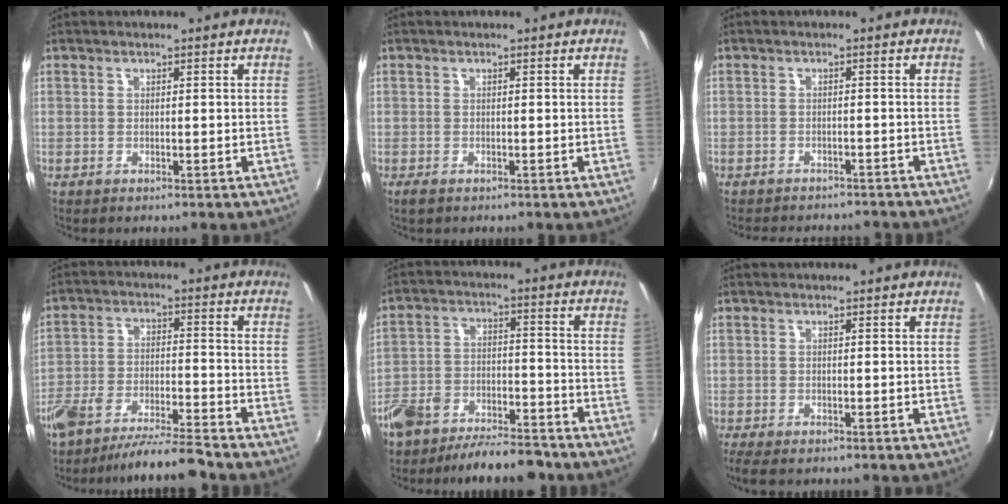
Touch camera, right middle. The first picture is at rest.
{"total": 1.3, "force": [-0.9, 0.7, 0.7], "torque": [-0.014, -0.005, -0.017]}
{"total": 8.1, "force": [-7.3, 2.5, 2.5], "torque": [-0.062, -0.008, -0.098]}
{"total": 10.7, "force": [-9.6, 0.6, 4.9], "torque": [-0.104, -0.010, -0.169]}
{"total": 12.8, "force": [-9.9, 5.3, 6.0], "torque": [-0.135, 0.006, -0.157]}
{"total": 3.1, "force": [-2.3, 1.0, 1.9], "torque": [-0.040, -0.017, -0.038]}